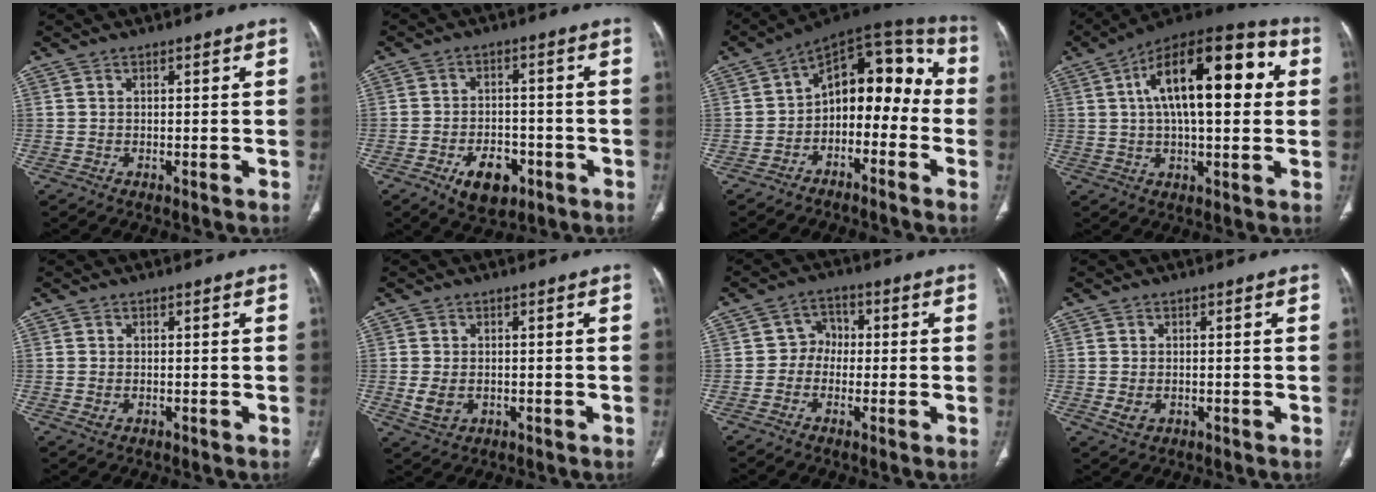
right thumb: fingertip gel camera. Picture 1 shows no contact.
{"total": 8.5, "force": [-4.1, 5.2, 5.3], "torque": [-0.062, 0.022, -0.058]}
{"total": 15.1, "force": [-2.9, 9.6, 11.3], "torque": [-0.110, 0.079, -0.056]}
{"total": 22.4, "force": [4.7, 9.6, 19.7], "torque": [-0.286, 0.025, 0.060]}
{"total": 1.4, "force": [-0.2, 1.0, 1.0], "torque": [-0.024, 0.001, 0.000]}
{"total": 4.0, "force": [-0.5, 2.9, 2.6], "torque": [-0.051, -0.003, 0.000]}
{"total": 4.5, "force": [-0.5, 3.9, 2.1], "torque": [-0.007, 0.017, -0.022]}
{"total": 2.6, "force": [-0.4, 1.9, 1.7], "torque": [-0.032, -0.003, -0.001]}